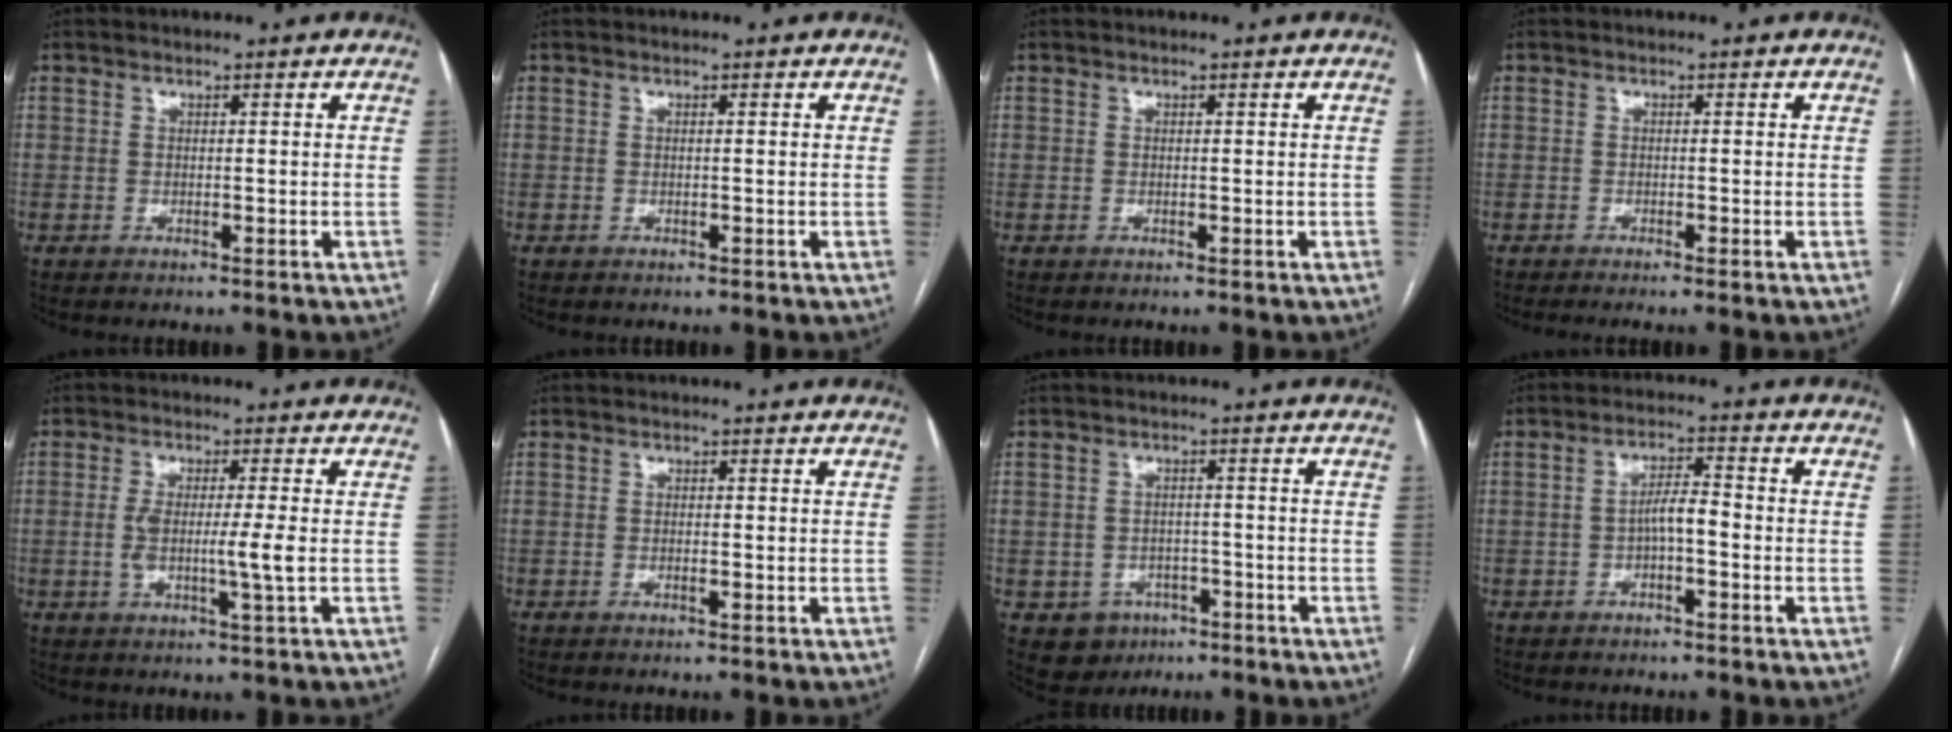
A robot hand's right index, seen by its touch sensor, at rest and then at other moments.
{"total": 0.0}
{"total": 0.0}
{"total": 1.6, "force": [-1.2, -0.3, 1.0], "torque": [-0.015, 0.001, -0.019]}
{"total": 5.6, "force": [-0.6, -0.2, 5.6], "torque": [-0.105, -0.006, -0.011]}
{"total": 0.6, "force": [-0.2, 0.1, 0.6], "torque": [-0.013, -0.001, -0.002]}
{"total": 5.1, "force": [-2.5, 4.4, 0.9], "torque": [-0.011, 0.008, -0.029]}
{"total": 3.9, "force": [-1.1, 0.9, 3.6], "torque": [-0.064, 0.011, -0.016]}